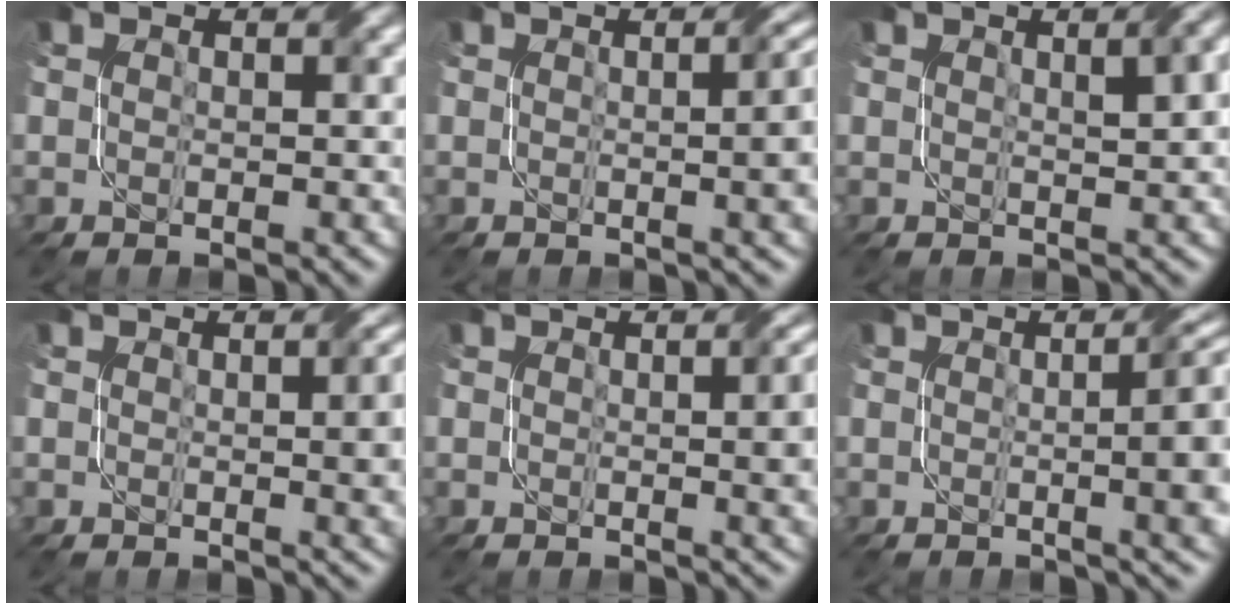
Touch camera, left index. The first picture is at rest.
{"total": 7.3, "force": [0.4, 3.1, 6.5], "torque": [-0.026, 0.020, 0.001]}
{"total": 3.9, "force": [1.6, 1.4, 3.4], "torque": [-0.025, 0.015, 0.016]}
{"total": 4.7, "force": [0.5, 1.6, 4.4], "torque": [-0.035, 0.008, 0.011]}
{"total": 5.1, "force": [0.4, 1.8, 4.7], "torque": [-0.033, 0.009, 0.011]}
{"total": 10.4, "force": [0.8, 4.3, 9.5], "torque": [-0.059, 0.022, -0.003]}